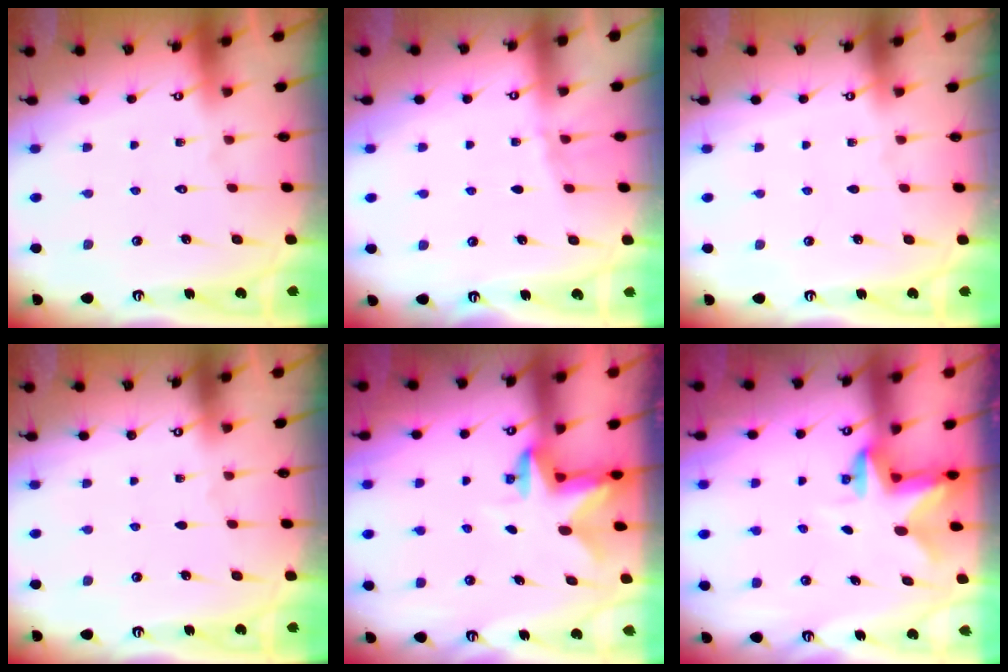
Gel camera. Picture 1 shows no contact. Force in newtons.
{"total": 1.8, "press": 1.8, "slide": 0.3}
{"total": 0.0}
{"total": 0.0}
{"total": 2.7, "press": 2.6, "slide": 0.5}
{"total": 2.3, "press": 2.3, "slide": 0.4}